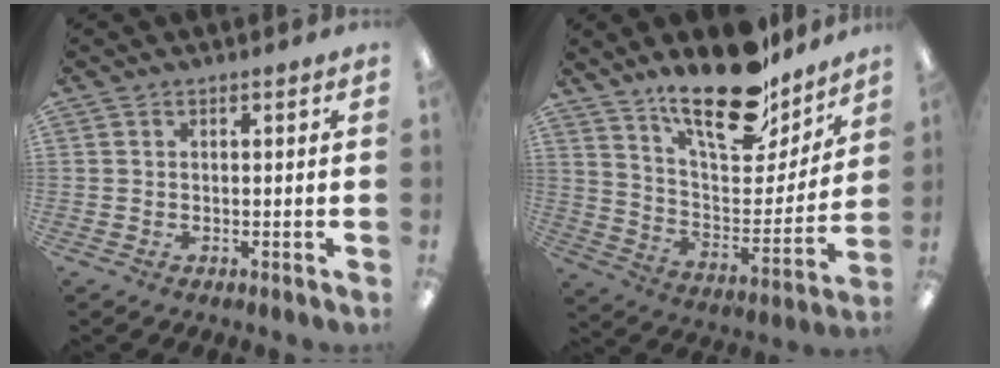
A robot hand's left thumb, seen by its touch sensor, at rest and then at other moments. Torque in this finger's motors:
{"motor_torque": [0.36, 0.29, 1.47, -1.30, 0.22]}